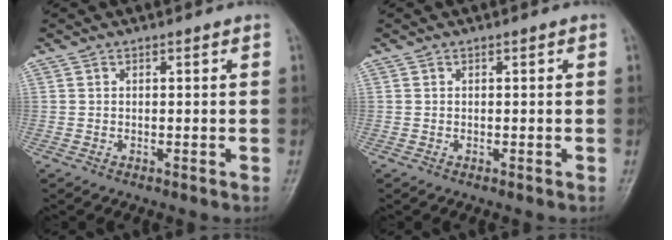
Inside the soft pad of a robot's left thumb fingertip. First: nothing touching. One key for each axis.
{"total": 0.0}